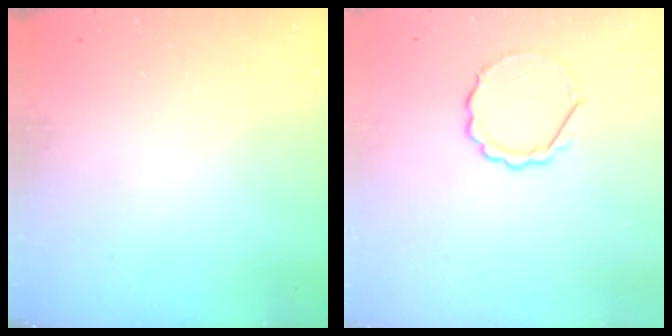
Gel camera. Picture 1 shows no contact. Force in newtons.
{"total": 5.4, "press": 5.2, "slide": 1.3}